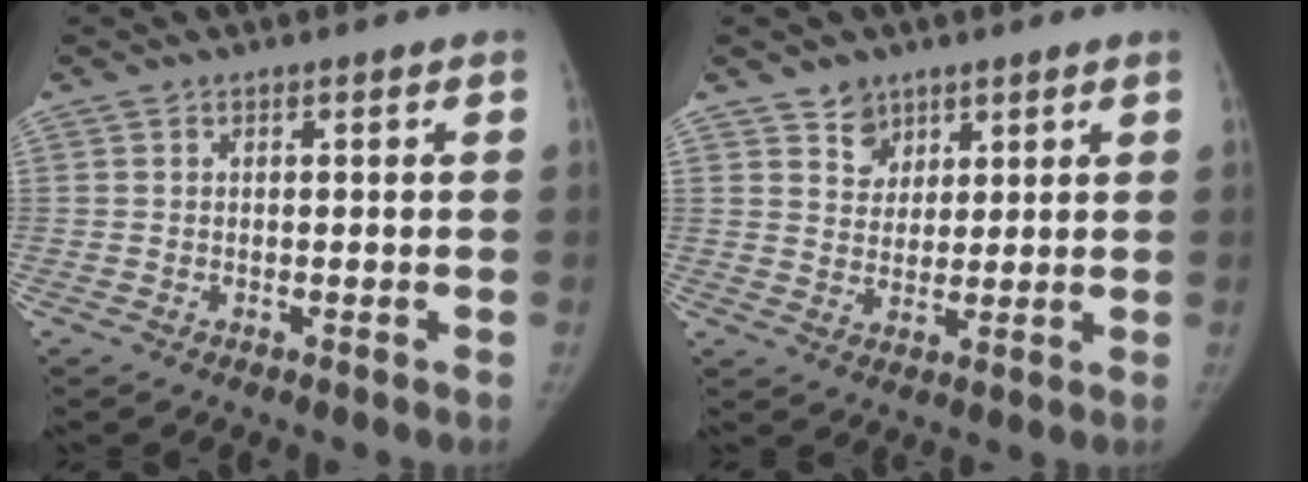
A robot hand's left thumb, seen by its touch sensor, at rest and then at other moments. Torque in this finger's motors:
{"motor_torque": [-0.07, 0.04, 0.08, 0.11, -0.04]}